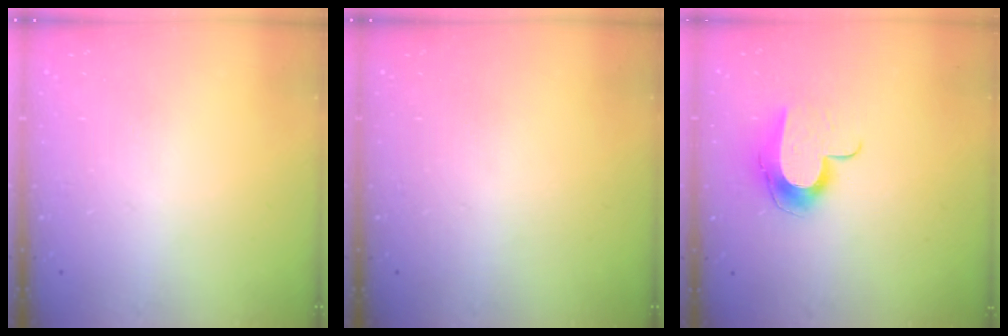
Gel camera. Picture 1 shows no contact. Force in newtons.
{"total": 0.0}
{"total": 10.9, "press": 10.9, "slide": 0.7}